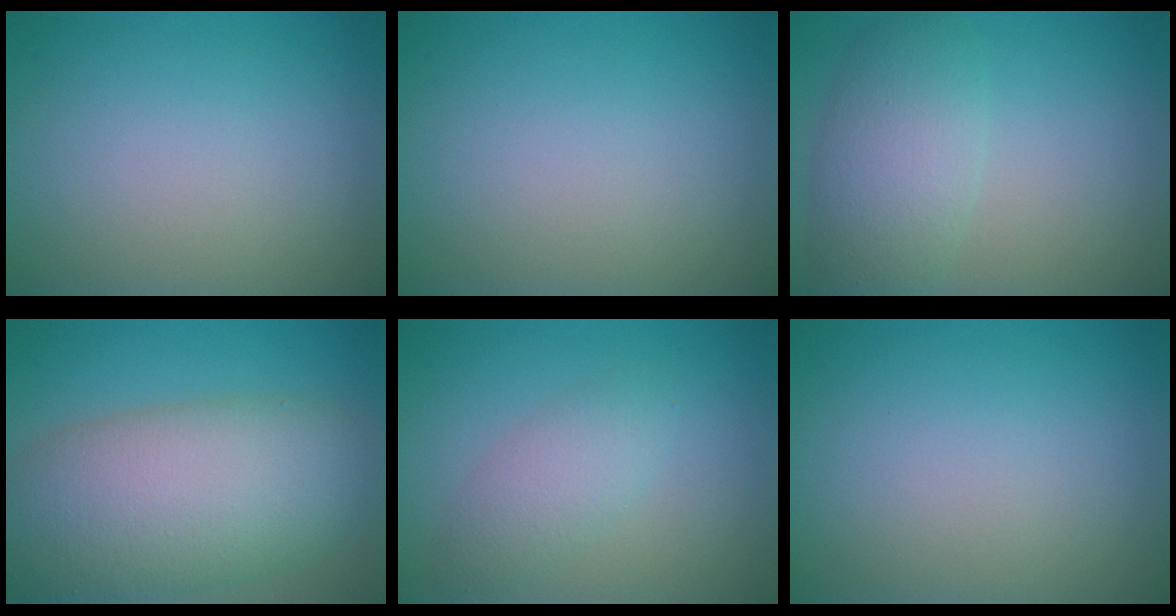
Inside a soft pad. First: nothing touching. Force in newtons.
{"total": 0.0}
{"total": 5.1, "press": 5.1, "slide": 0.2}
{"total": 11.4, "press": 11.3, "slide": 0.8}
{"total": 2.7, "press": 2.7, "slide": 0.1}
{"total": 0.0}